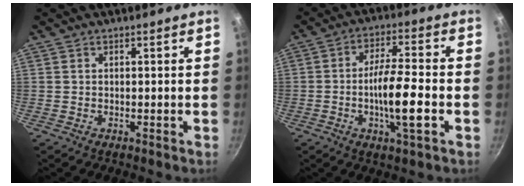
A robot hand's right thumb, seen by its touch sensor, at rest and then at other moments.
{"total": 10.6, "force": [-2.7, 2.3, 10.0], "torque": [-0.172, 0.019, -0.053]}